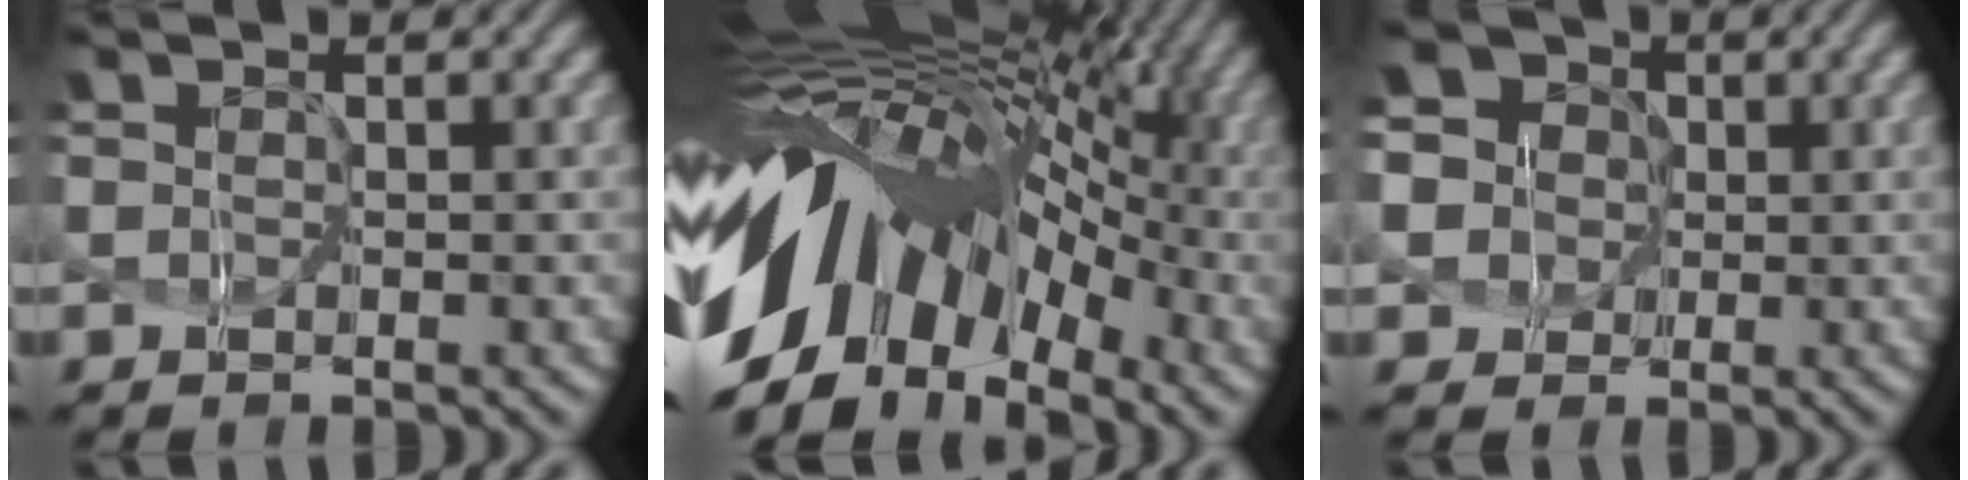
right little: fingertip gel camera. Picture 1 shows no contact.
{"total": 14.1, "force": [-1.4, 8.0, 11.6], "torque": [-0.222, 0.034, -0.023]}
{"total": 6.7, "force": [0.7, 6.3, 2.2], "torque": [-0.088, 0.023, -0.003]}